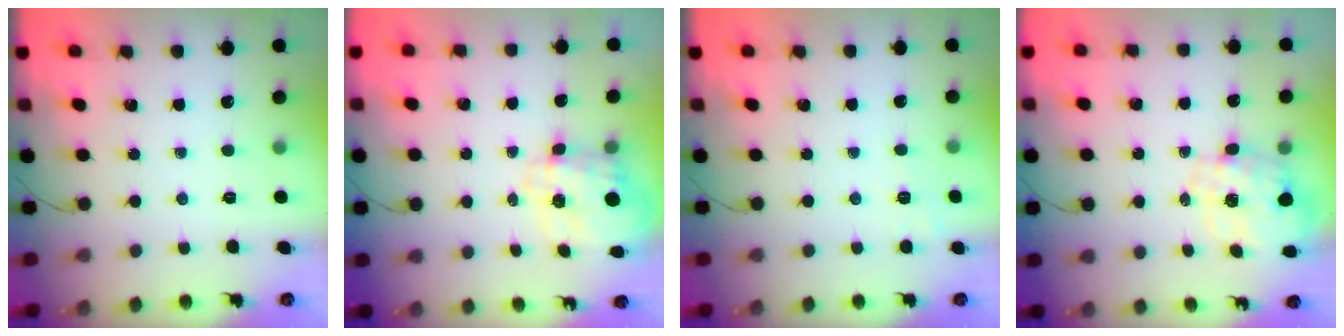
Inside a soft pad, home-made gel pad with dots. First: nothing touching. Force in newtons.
{"total": 8.8, "press": 8.7, "slide": 1.2}
{"total": 2.0, "press": 1.3, "slide": 1.6}
{"total": 2.3, "press": 2.1, "slide": 1.1}